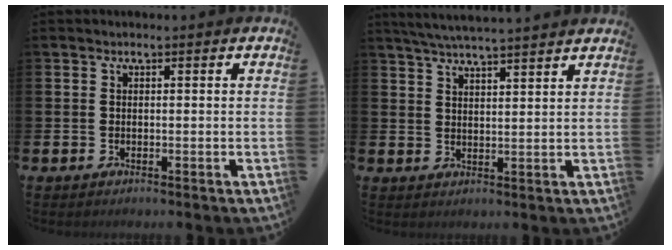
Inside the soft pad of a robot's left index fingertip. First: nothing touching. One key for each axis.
{"total": 4.8, "fx": 4.7, "fy": -0.5, "fz": 1.0, "tx": -0.040, "ty": -0.016, "tz": 0.086}